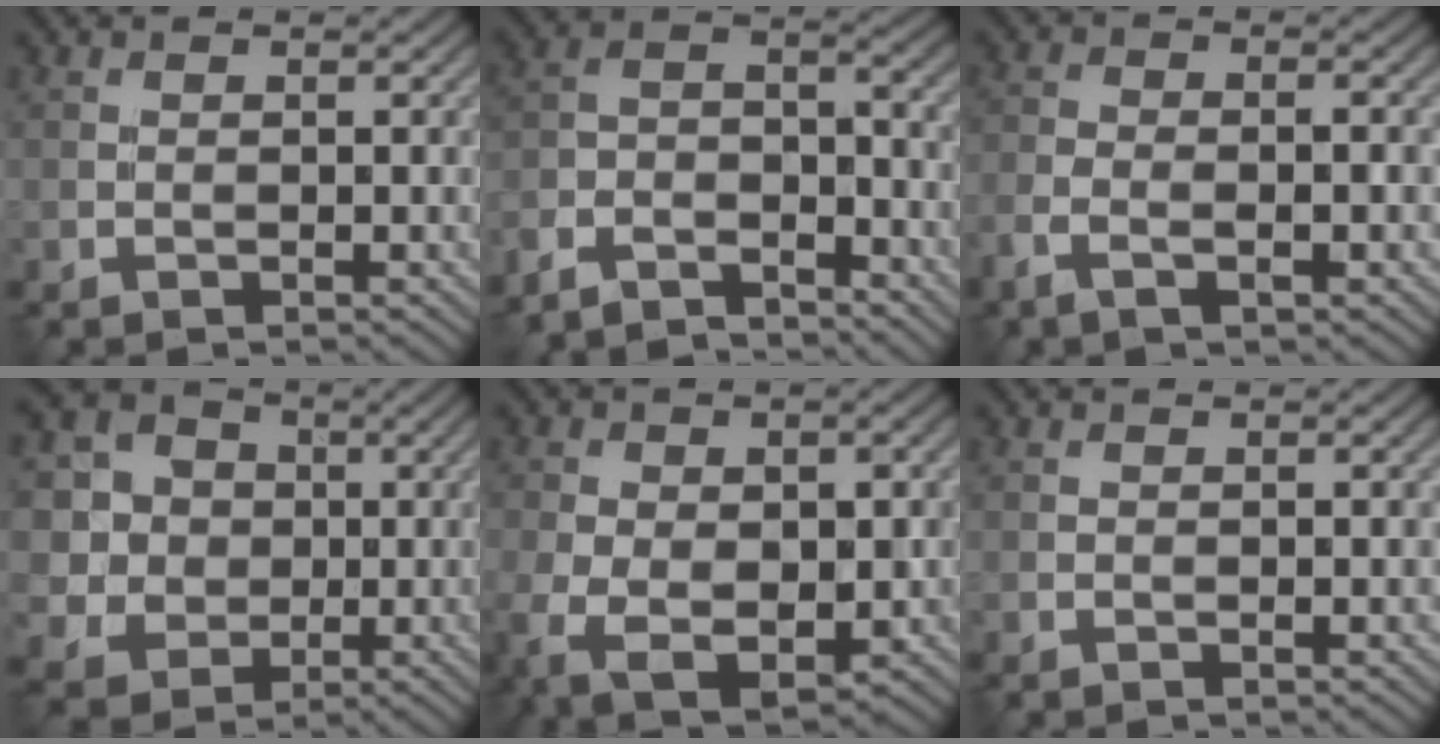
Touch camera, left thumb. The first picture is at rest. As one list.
[{"total": 7.5, "force": [-6.6, 2.3, 2.7], "torque": [-0.059, -0.007, -0.142]}, {"total": 4.2, "force": [-2.1, 1.5, 3.3], "torque": [-0.072, -0.002, -0.044]}, {"total": 10.4, "force": [1.3, 9.6, 3.9], "torque": [-0.148, 0.017, 0.005]}, {"total": 9.8, "force": [-2.4, 6.2, 7.2], "torque": [-0.148, -0.041, -0.024]}, {"total": 0.0}]